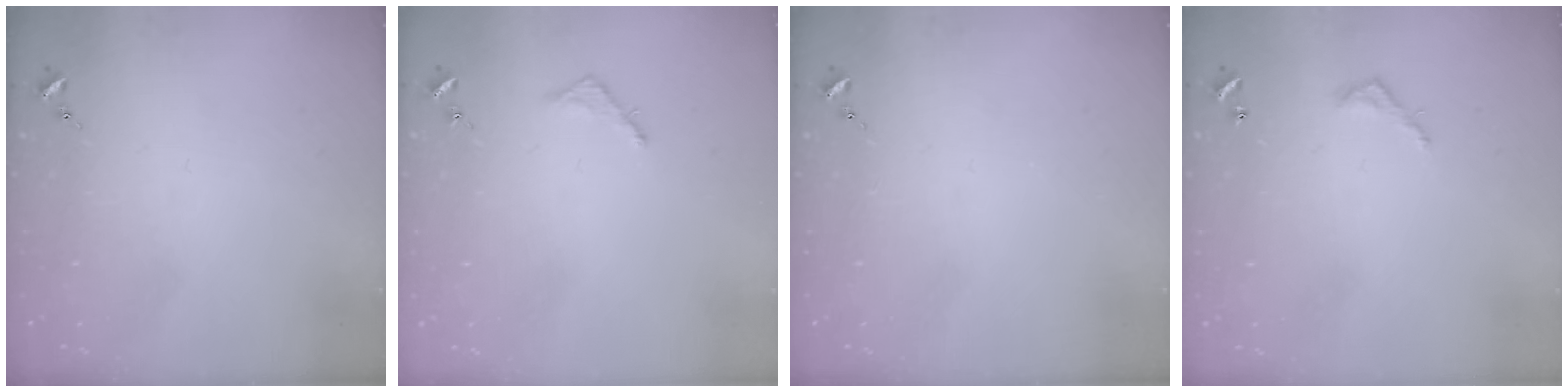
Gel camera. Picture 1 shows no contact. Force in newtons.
{"total": 2.5, "press": 2.5, "slide": 0.2}
{"total": 0.0}
{"total": 3.9, "press": 3.9, "slide": 0.3}